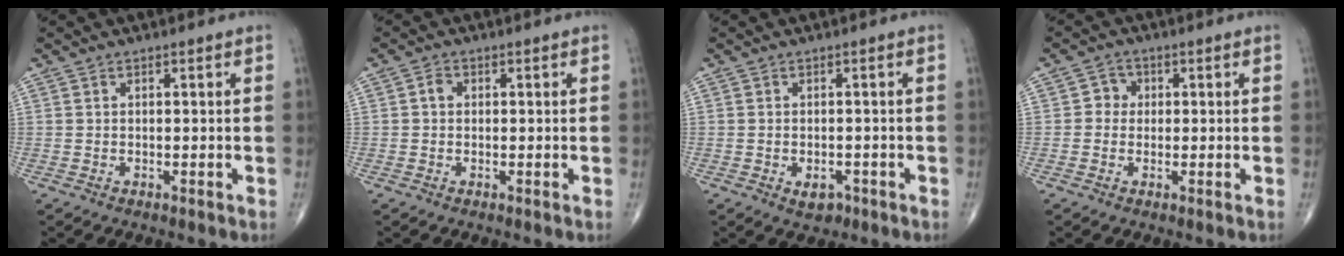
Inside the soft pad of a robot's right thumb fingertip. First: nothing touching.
{"total": 1.6, "force": [0.1, 1.3, 0.9], "torque": [-0.009, 0.005, -0.002]}
{"total": 2.7, "force": [-1.1, 1.8, 1.7], "torque": [-0.012, 0.003, -0.010]}
{"total": 2.8, "force": [0.1, 2.7, 0.9], "torque": [0.006, 0.008, -0.007]}